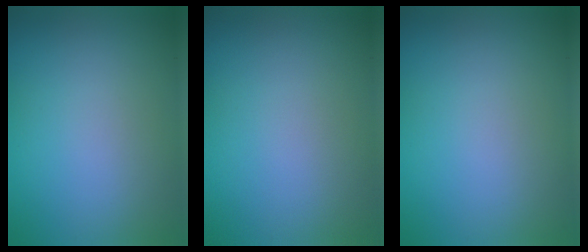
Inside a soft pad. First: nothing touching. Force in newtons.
{"total": 0.0}
{"total": 0.0}